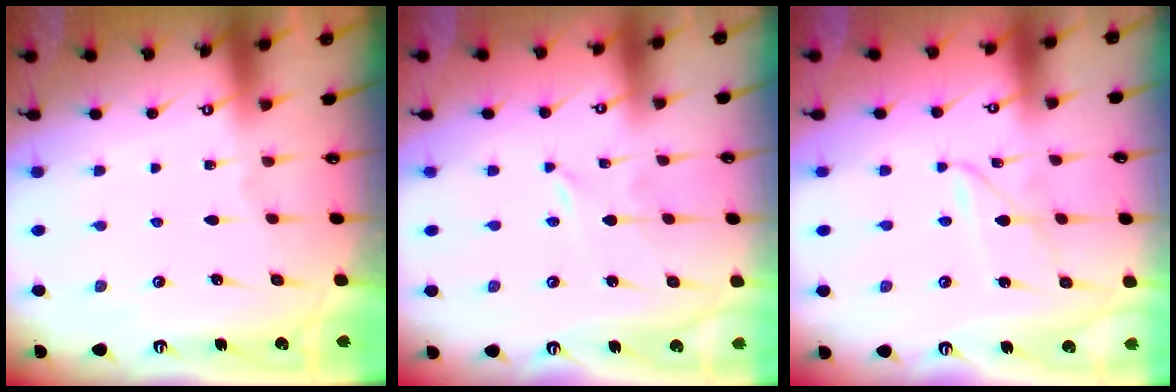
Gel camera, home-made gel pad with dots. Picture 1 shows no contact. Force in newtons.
{"total": 0.0}
{"total": 3.5, "press": 3.5, "slide": 0.2}